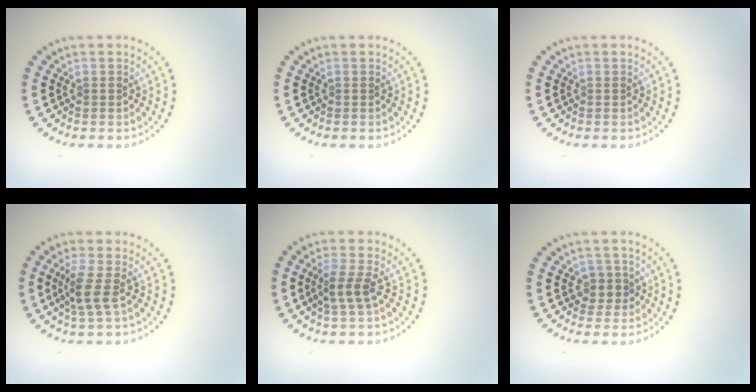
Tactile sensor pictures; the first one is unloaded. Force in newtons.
{"total": 0.0}
{"total": 0.0}
{"total": 2.6, "press": 2.0, "slide": 1.6}
{"total": 2.2, "press": 2.0, "slide": 1.0}
{"total": 1.8, "press": 1.4, "slide": 1.1}